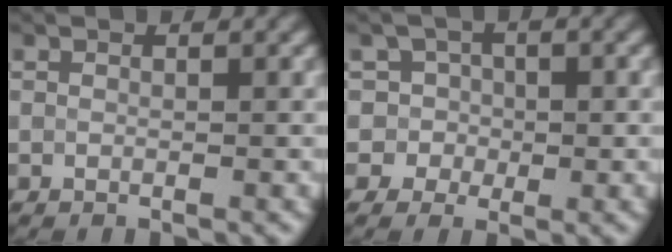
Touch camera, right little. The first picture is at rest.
{"total": 2.7, "force": [-0.2, 2.7, 0.1], "torque": [0.030, 0.027, -0.018]}